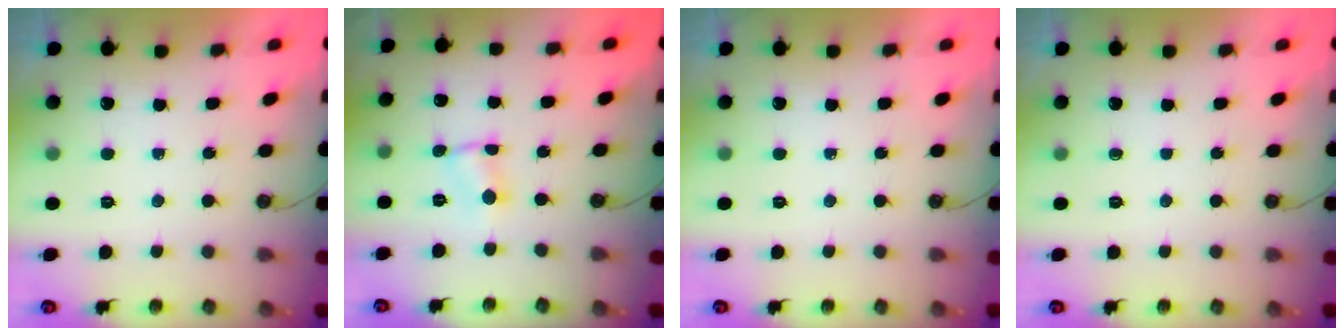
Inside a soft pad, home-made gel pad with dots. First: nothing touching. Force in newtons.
{"total": 1.5, "press": 1.5, "slide": 0.2}
{"total": 0.0}
{"total": 0.0}